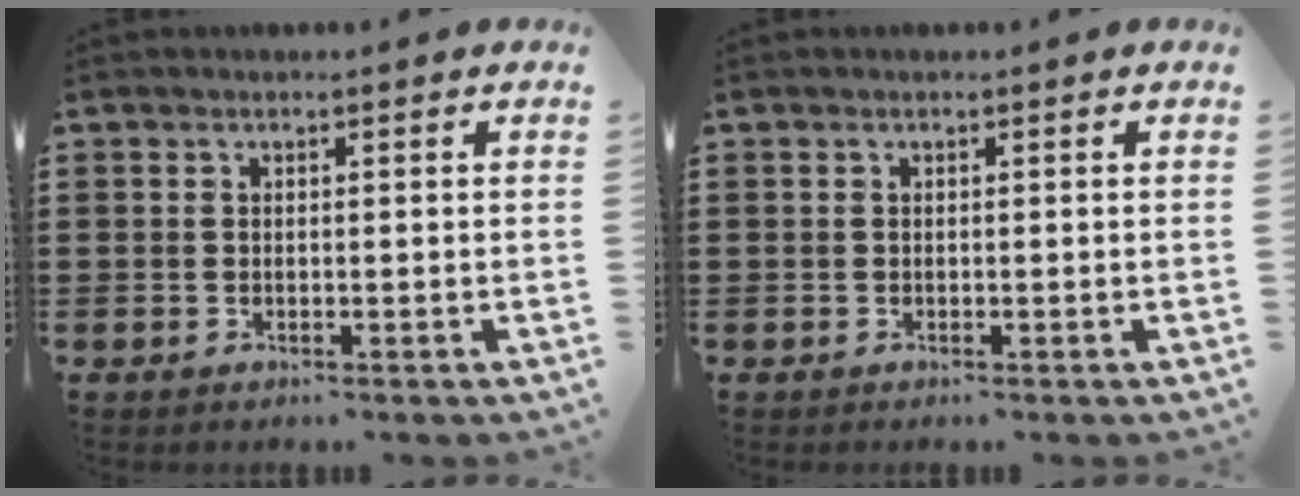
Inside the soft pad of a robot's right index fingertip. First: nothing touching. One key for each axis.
{"total": 0.0}